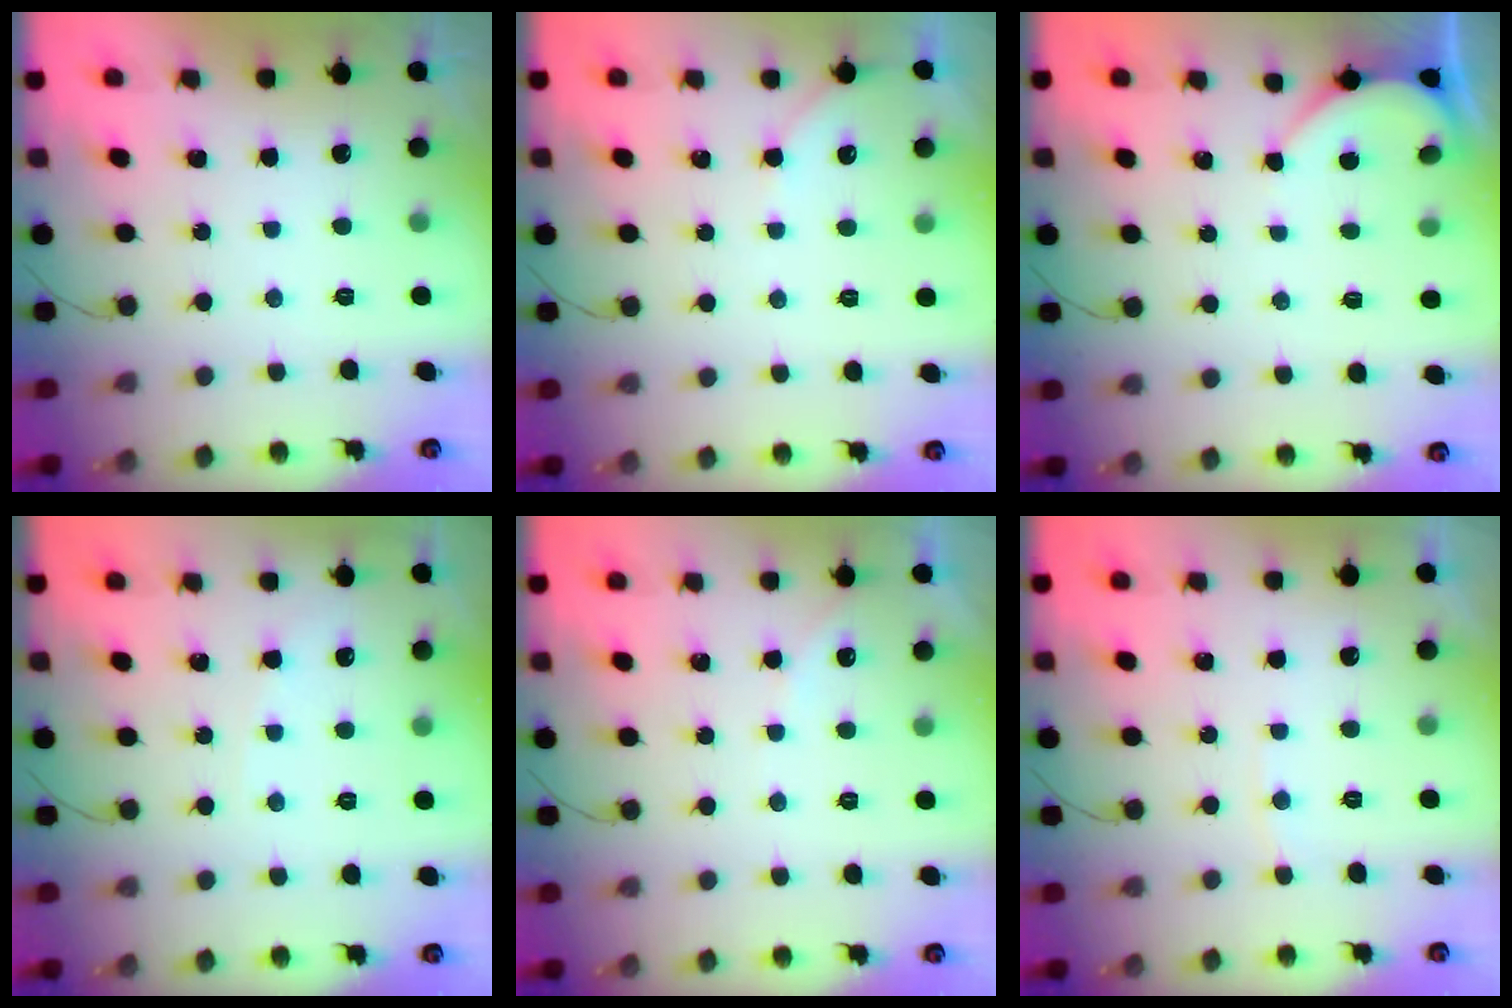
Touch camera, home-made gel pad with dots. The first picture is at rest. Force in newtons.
{"total": 2.7, "press": 2.6, "slide": 0.5}
{"total": 2.7, "press": 2.7, "slide": 0.1}
{"total": 2.9, "press": 2.9, "slide": 0.4}
{"total": 3.9, "press": 3.9, "slide": 0.7}
{"total": 2.9, "press": 2.9, "slide": 0.4}